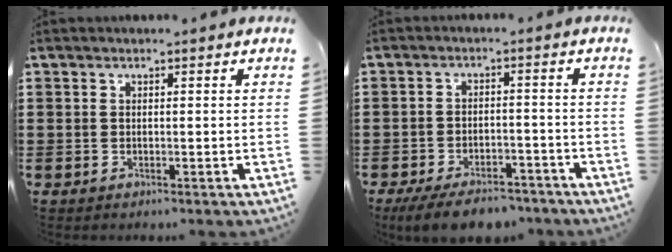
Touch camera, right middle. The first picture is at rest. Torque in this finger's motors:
{"motor_torque": [1.08, -1.06, 0.36, 0.18]}